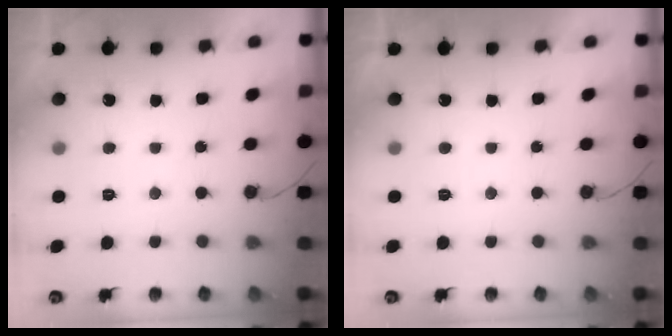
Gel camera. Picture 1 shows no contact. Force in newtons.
{"total": 1.8, "press": 1.8, "slide": 0.1}